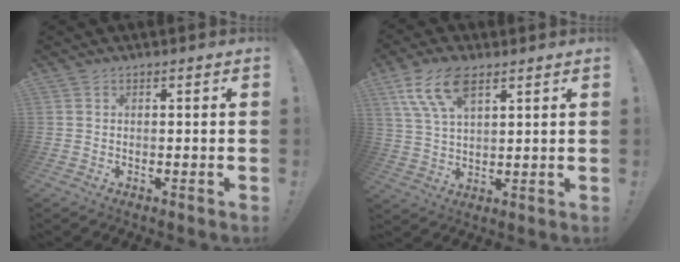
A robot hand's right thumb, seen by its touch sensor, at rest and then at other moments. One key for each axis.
{"total": 11.5, "fx": 6.2, "fy": 5.4, "fz": 8.1, "tx": -0.153, "ty": -0.015, "tz": 0.117}